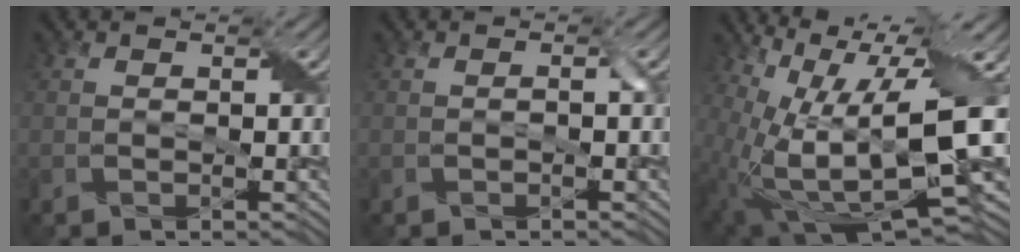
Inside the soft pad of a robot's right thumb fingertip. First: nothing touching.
{"total": 0.6, "force": [-0.2, 0.0, 0.6], "torque": [-0.012, 0.004, -0.002]}
{"total": 15.8, "force": [1.4, 5.5, 14.8], "torque": [-0.280, -0.019, 0.043]}